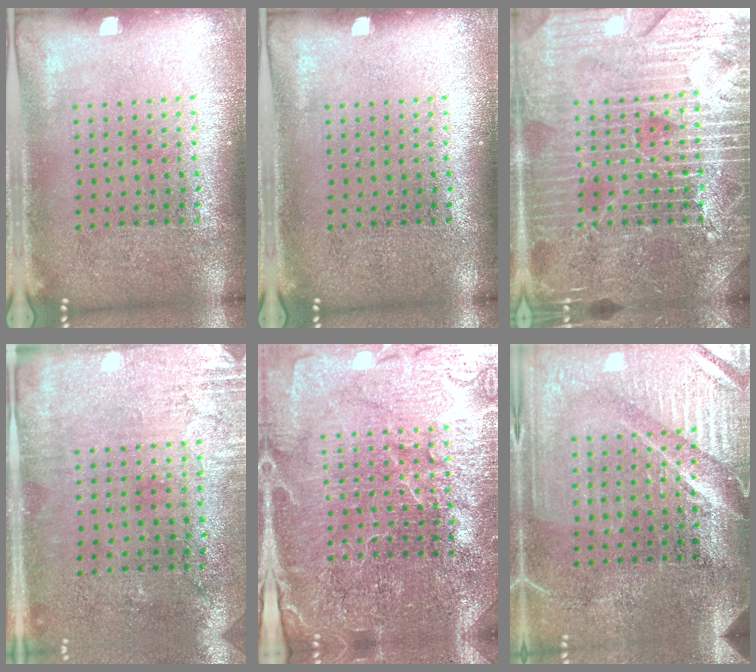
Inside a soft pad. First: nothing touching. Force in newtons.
{"total": 0.0}
{"total": 7.2, "press": 7.1, "slide": 1.0}
{"total": 2.7, "press": 2.3, "slide": 1.5}
{"total": 4.2, "press": 4.0, "slide": 1.2}
{"total": 4.1, "press": 3.7, "slide": 1.7}